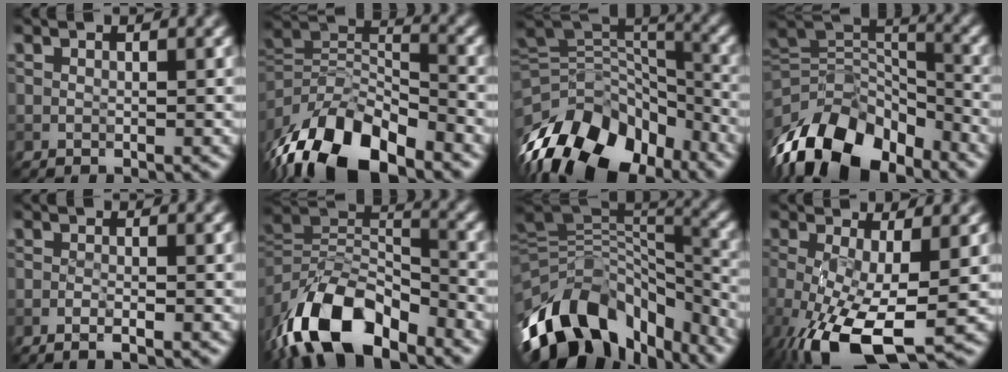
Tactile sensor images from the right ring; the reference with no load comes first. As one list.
[{"total": 11.8, "force": [-6.9, 5.5, 7.8], "torque": [-0.138, -0.004, -0.133]}, {"total": 13.9, "force": [-7.6, 8.3, 8.1], "torque": [-0.166, 0.015, -0.134]}, {"total": 12.6, "force": [-7.2, 7.4, 7.2], "torque": [-0.141, 0.012, -0.135]}, {"total": 1.3, "force": [-0.8, 0.3, 1.0], "torque": [-0.013, -0.002, -0.016]}, {"total": 11.9, "force": [-6.7, 5.6, 8.1], "torque": [-0.147, 0.005, -0.133]}, {"total": 14.0, "force": [-7.6, 8.7, 7.9], "torque": [-0.161, 0.014, -0.123]}, {"total": 10.0, "force": [-3.6, 3.7, 8.6], "torque": [-0.179, -0.026, -0.061]}]